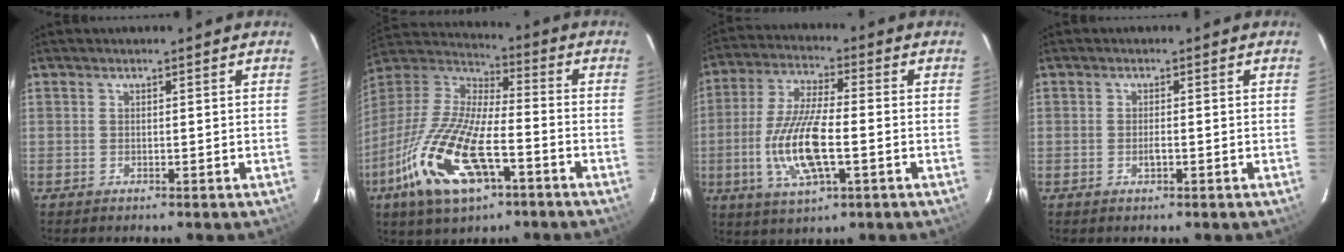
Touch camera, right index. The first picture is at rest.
{"total": 21.4, "force": [-9.7, 8.2, 17.1], "torque": [-0.362, -0.039, -0.184]}
{"total": 13.6, "force": [-3.1, 4.2, 12.6], "torque": [-0.264, -0.007, -0.058]}
{"total": 1.4, "force": [-0.5, 0.6, 1.2], "torque": [-0.020, -0.001, -0.009]}